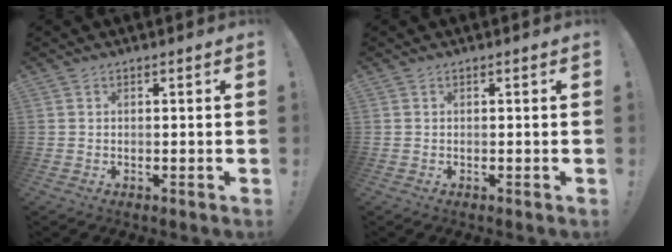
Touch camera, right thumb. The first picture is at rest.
{"total": 0.0}